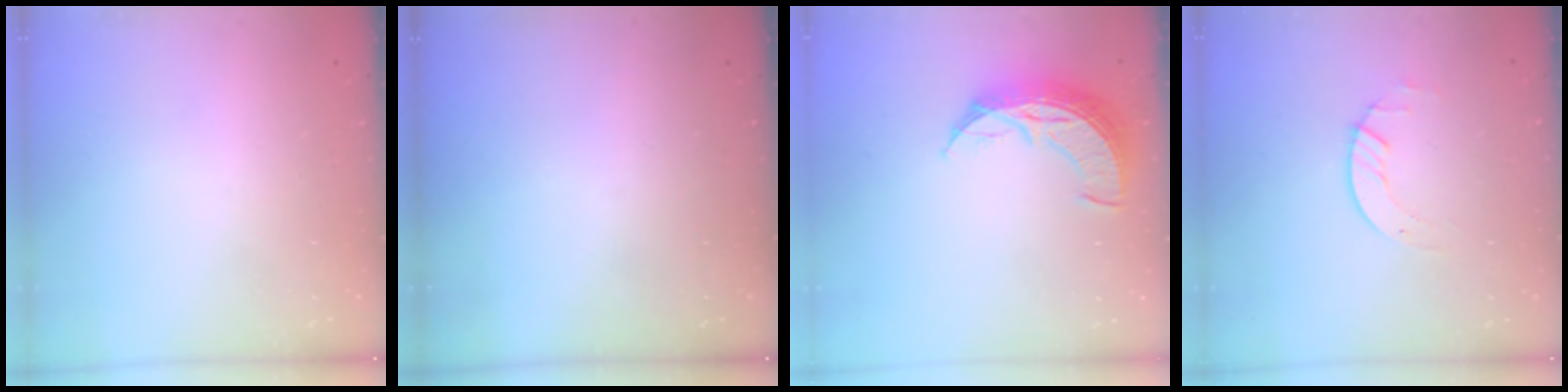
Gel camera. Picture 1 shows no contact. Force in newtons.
{"total": 0.0}
{"total": 9.8, "press": 9.8, "slide": 0.9}
{"total": 2.7, "press": 2.7, "slide": 0.3}